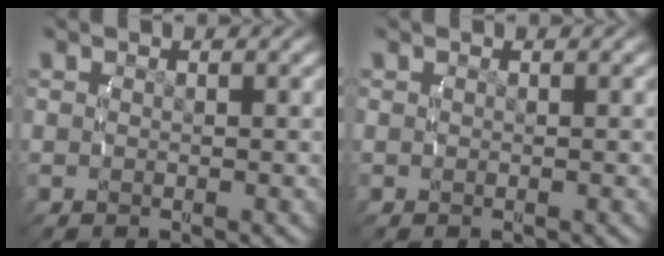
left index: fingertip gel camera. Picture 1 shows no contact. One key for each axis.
{"total": 0.0}